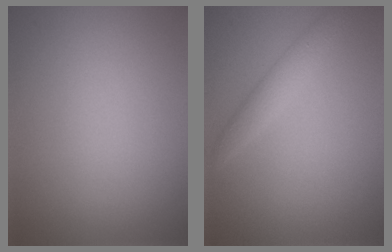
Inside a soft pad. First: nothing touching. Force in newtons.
{"total": 2.1, "press": 2.1, "slide": 0.1}